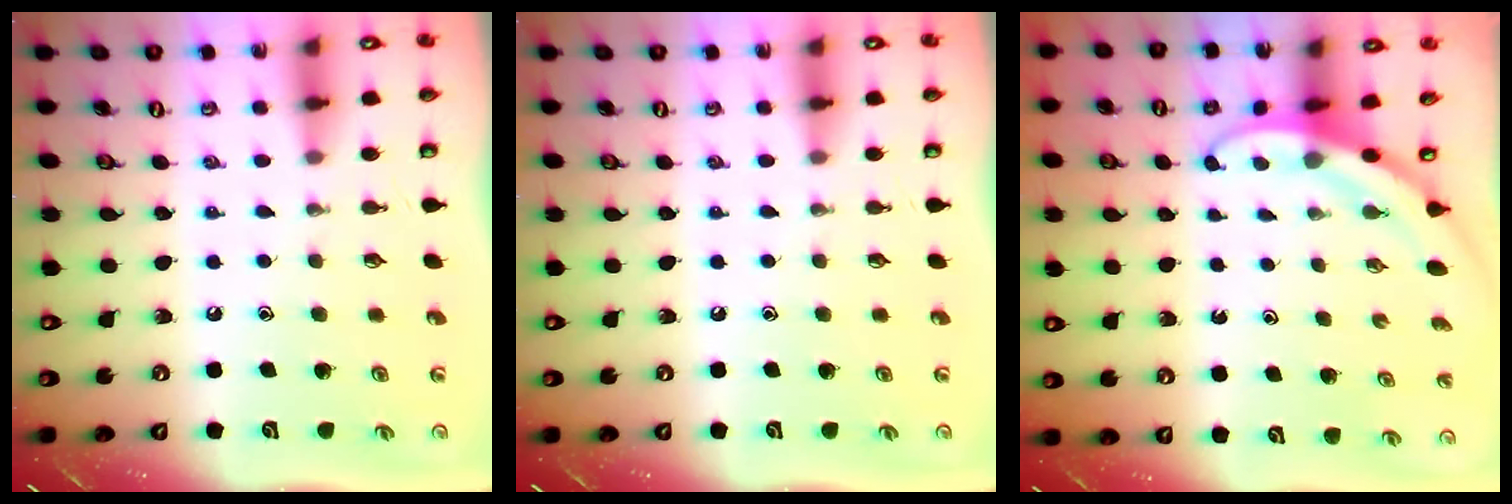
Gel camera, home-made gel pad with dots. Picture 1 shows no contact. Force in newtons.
{"total": 0.0}
{"total": 2.9, "press": 2.9, "slide": 0.1}